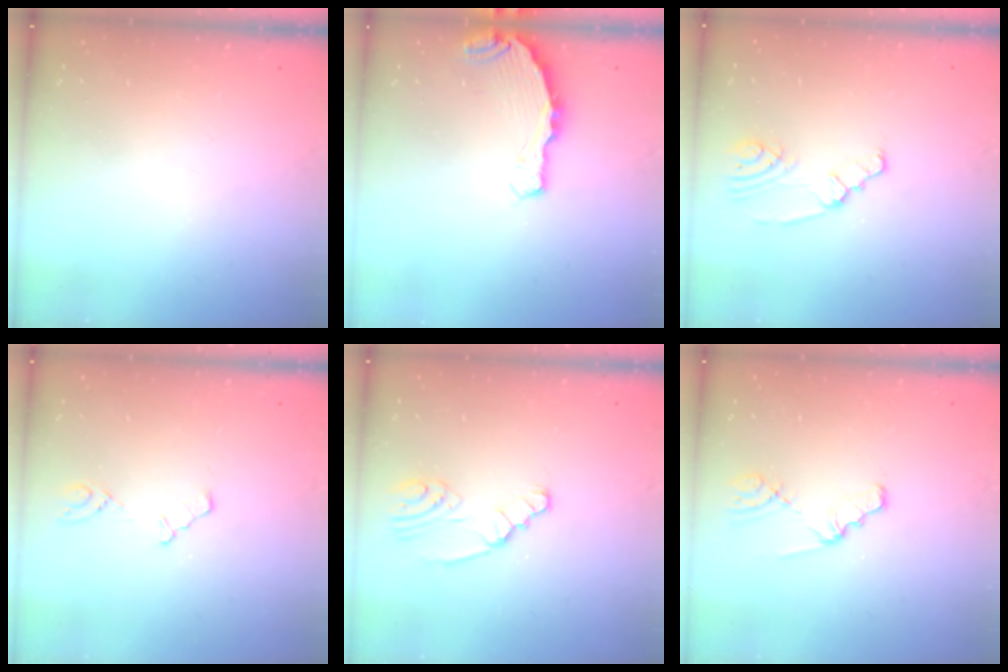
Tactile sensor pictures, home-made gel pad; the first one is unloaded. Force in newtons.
{"total": 4.7, "press": 4.7, "slide": 0.5}
{"total": 2.3, "press": 2.3, "slide": 0.2}
{"total": 3.5, "press": 3.4, "slide": 0.5}
{"total": 2.4, "press": 2.4, "slide": 0.1}
{"total": 1.8, "press": 1.8, "slide": 0.2}